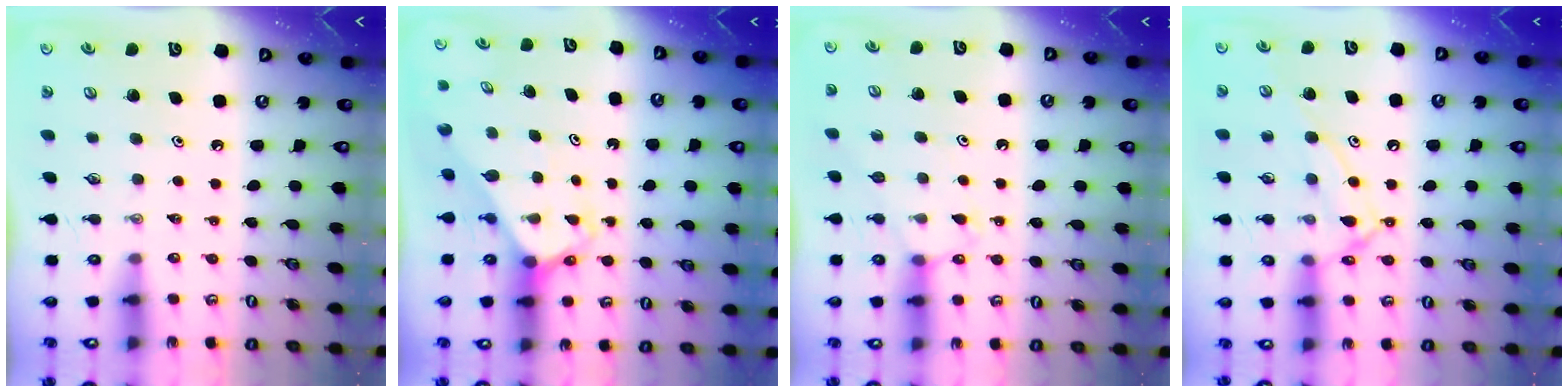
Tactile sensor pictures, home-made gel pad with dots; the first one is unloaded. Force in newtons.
{"total": 2.6, "press": 2.6, "slide": 0.2}
{"total": 6.5, "press": 6.4, "slide": 0.9}
{"total": 12.1, "press": 12.1, "slide": 0.7}